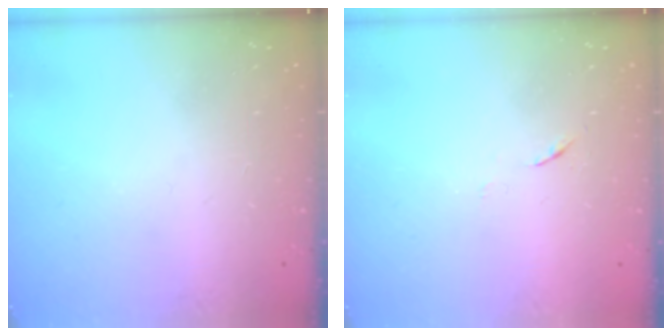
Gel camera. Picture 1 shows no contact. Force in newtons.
{"total": 3.5, "press": 3.4, "slide": 0.6}